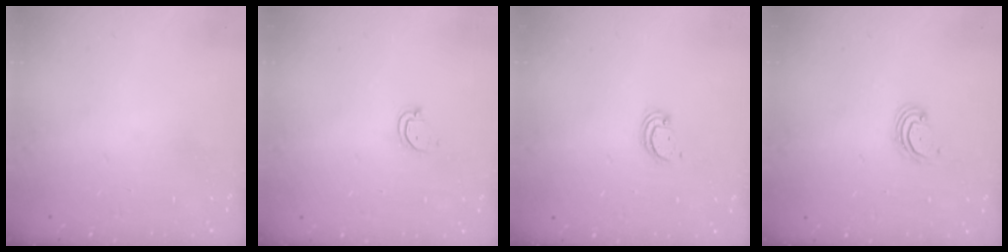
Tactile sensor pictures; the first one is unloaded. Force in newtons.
{"total": 3.6, "press": 3.6, "slide": 0.2}
{"total": 2.4, "press": 2.4, "slide": 0.2}
{"total": 3.1, "press": 3.1, "slide": 0.4}